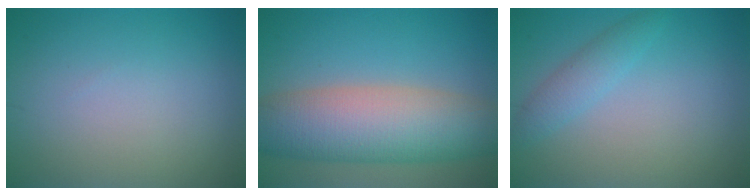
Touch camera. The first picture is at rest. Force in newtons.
{"total": 9.9, "press": 9.9, "slide": 0.5}
{"total": 2.1, "press": 2.0, "slide": 0.2}